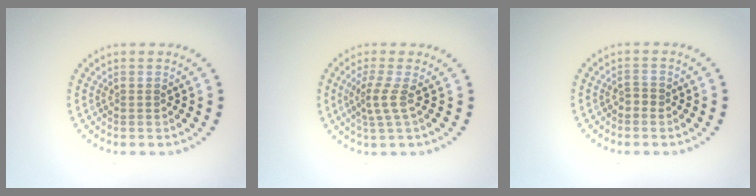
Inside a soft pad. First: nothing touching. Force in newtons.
{"total": 2.3, "press": 1.6, "slide": 1.6}
{"total": 0.9, "press": 0.8, "slide": 0.3}